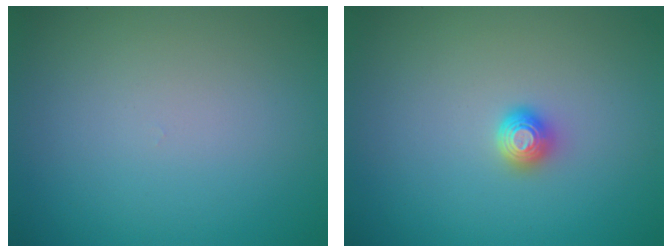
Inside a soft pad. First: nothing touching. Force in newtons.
{"total": 1.4, "press": 1.2, "slide": 0.7}